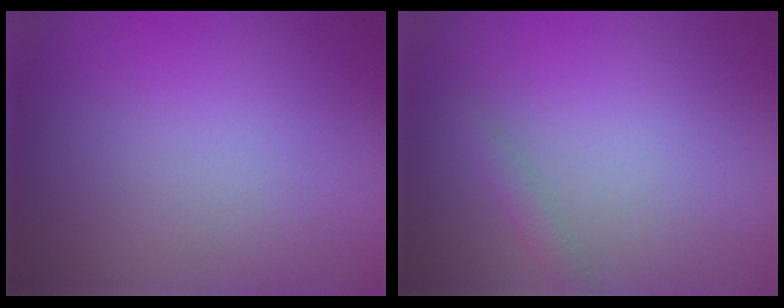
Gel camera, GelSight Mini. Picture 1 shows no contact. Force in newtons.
{"total": 0.9, "press": 0.9, "slide": 0.0}